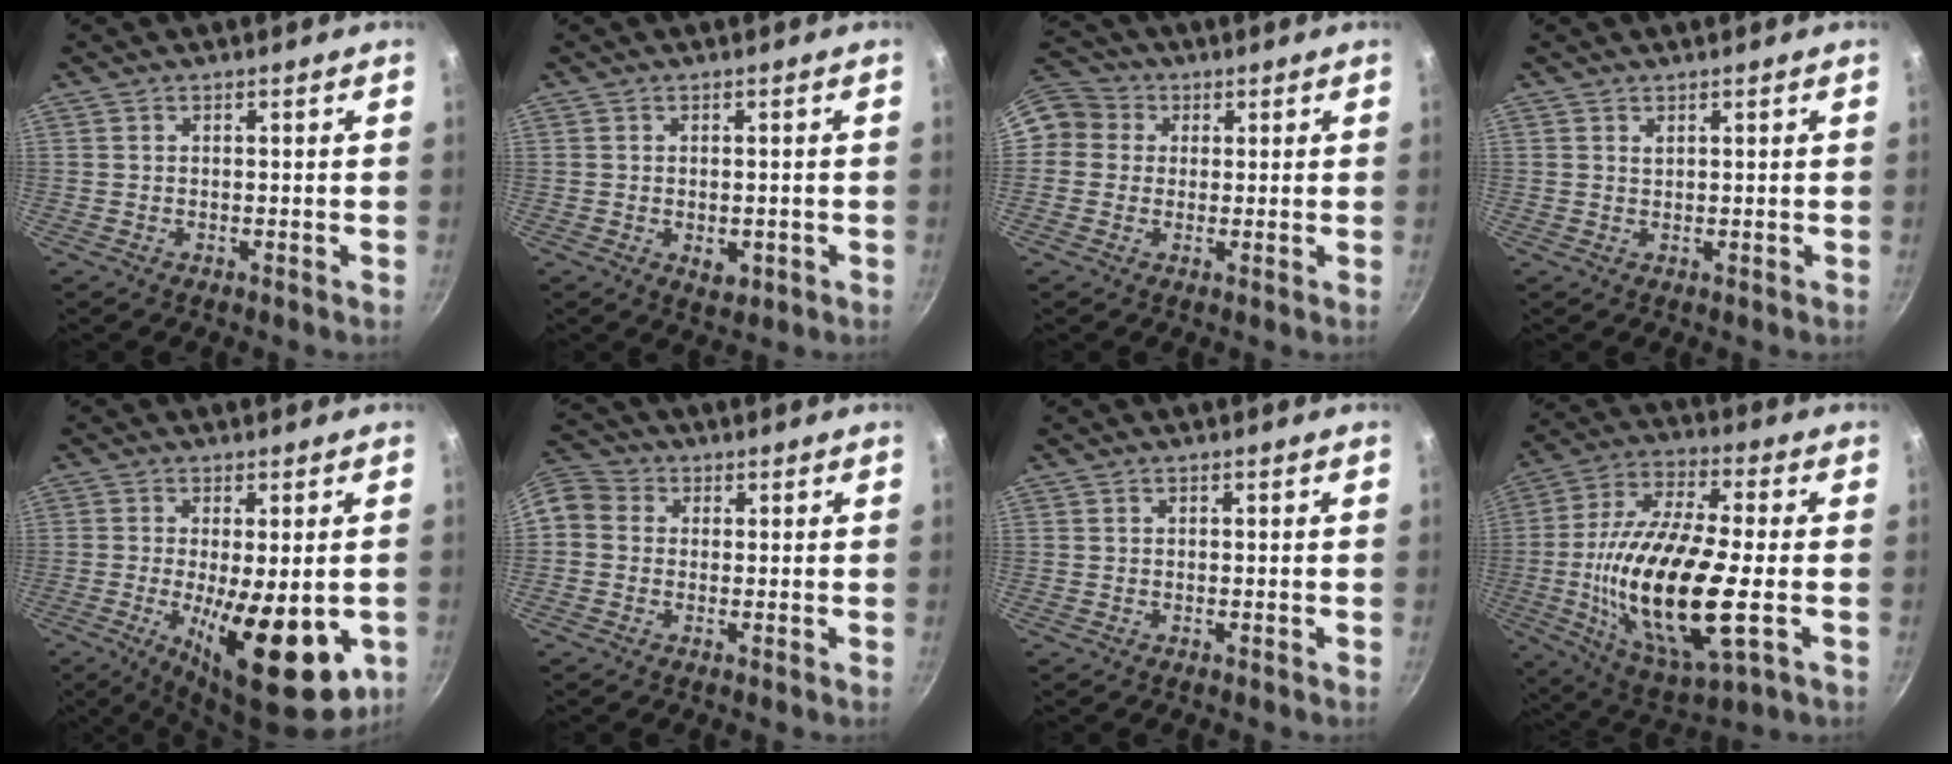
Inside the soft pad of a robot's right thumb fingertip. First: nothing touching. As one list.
[{"total": 3.5, "force": [-0.9, 2.2, 2.5], "torque": [-0.030, 0.000, -0.008]}, {"total": 7.7, "force": [1.3, 7.2, 2.3], "torque": [-0.014, 0.016, 0.003]}, {"total": 0.7, "force": [0.4, 0.4, 0.4], "torque": [-0.006, -0.002, 0.009]}, {"total": 17.8, "force": [-4.3, 6.5, 16.0], "torque": [-0.227, -0.016, -0.053]}, {"total": 7.3, "force": [0.1, 6.6, 3.3], "torque": [-0.057, 0.022, -0.018]}, {"total": 0.0}, {"total": 24.1, "force": [-3.6, 8.3, 22.3], "torque": [-0.439, 0.006, -0.067]}]